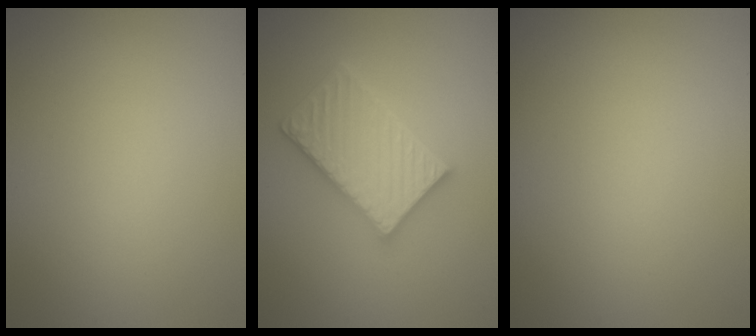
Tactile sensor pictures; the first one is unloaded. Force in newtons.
{"total": 5.6, "press": 5.5, "slide": 0.8}
{"total": 0.0}